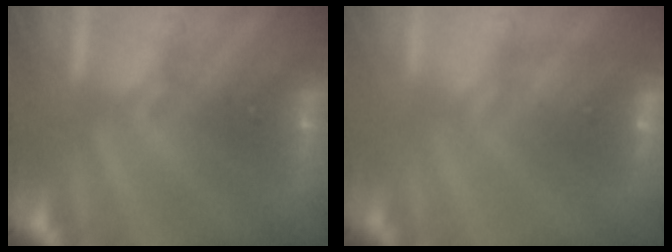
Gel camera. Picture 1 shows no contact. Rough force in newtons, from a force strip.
{"total": 7.4}